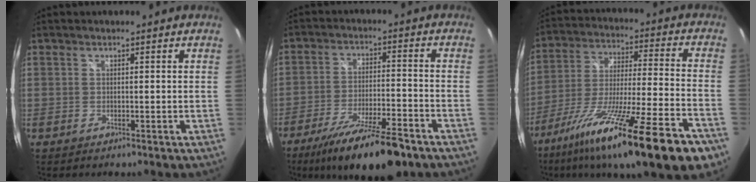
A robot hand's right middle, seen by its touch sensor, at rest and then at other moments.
{"total": 16.0, "force": [-11.9, 3.2, 10.1], "torque": [-0.194, -0.026, -0.193]}
{"total": 26.7, "force": [-17.4, 2.6, 20.2], "torque": [-0.346, -0.076, -0.283]}